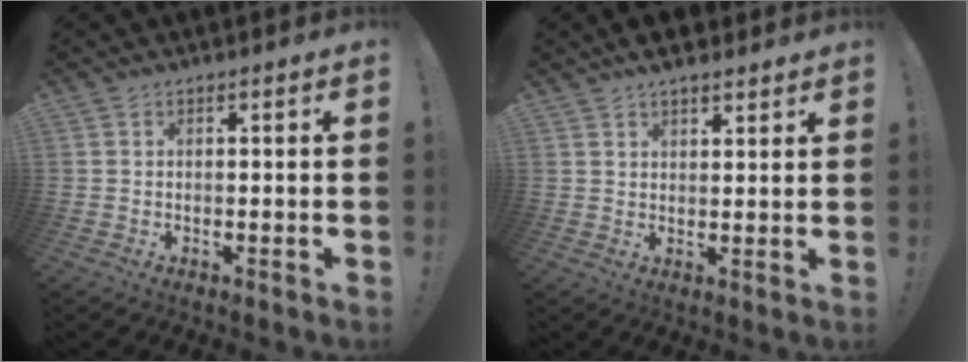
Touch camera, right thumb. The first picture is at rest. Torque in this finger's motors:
{"motor_torque": [-0.33, 0.71, 0.36, 0.36, 0.05]}